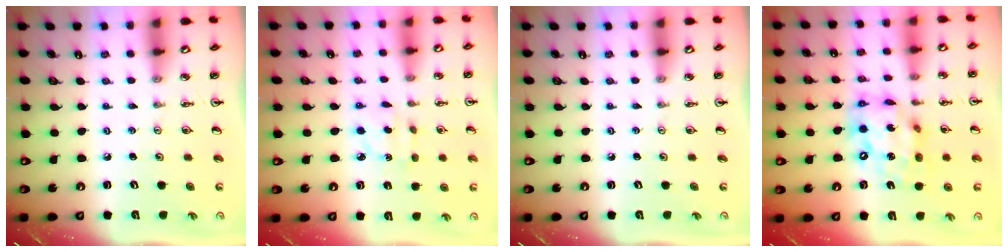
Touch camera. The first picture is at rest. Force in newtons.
{"total": 3.9, "press": 3.9, "slide": 0.4}
{"total": 0.0}
{"total": 15.5, "press": 15.5, "slide": 1.1}